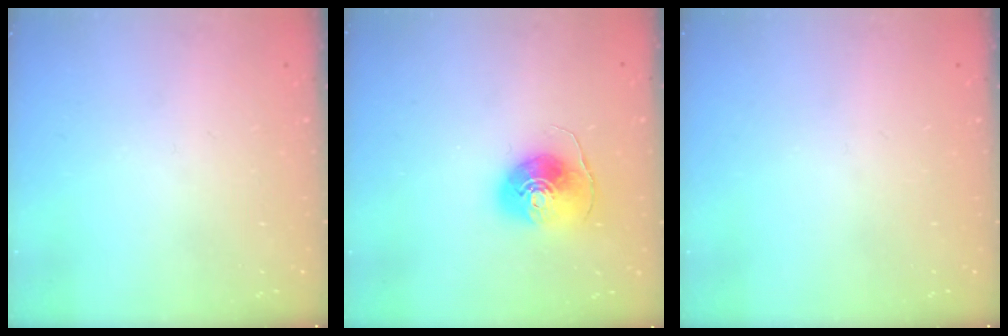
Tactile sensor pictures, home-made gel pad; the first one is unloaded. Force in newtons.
{"total": 8.8, "press": 8.8, "slide": 0.6}
{"total": 0.0}